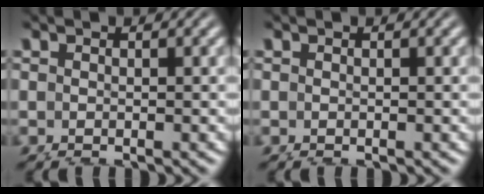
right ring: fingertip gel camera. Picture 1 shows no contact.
{"total": 0.0}